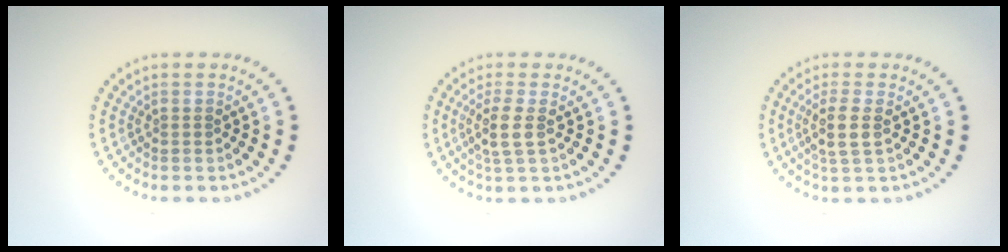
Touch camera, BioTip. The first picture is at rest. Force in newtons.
{"total": 2.3, "press": 2.0, "slide": 1.1}
{"total": 2.4, "press": 2.0, "slide": 1.2}